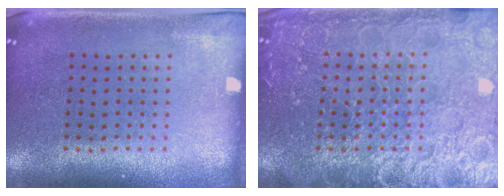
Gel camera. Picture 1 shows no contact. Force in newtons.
{"total": 6.9, "press": 6.8, "slide": 0.9}